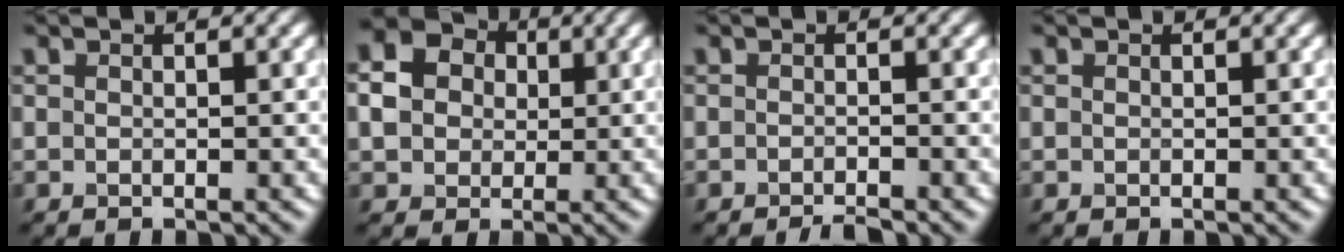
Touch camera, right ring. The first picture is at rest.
{"total": 7.5, "force": [1.7, 6.4, 3.4], "torque": [-0.077, 0.027, 0.018]}
{"total": 1.3, "force": [-1.2, 0.1, 0.7], "torque": [-0.007, -0.001, -0.022]}
{"total": 0.0}